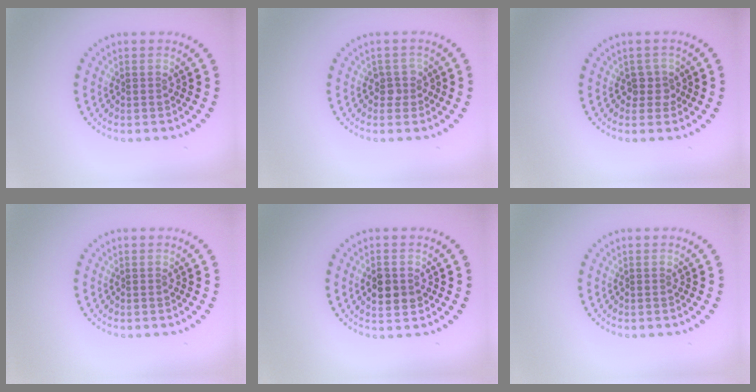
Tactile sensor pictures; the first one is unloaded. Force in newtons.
{"total": 1.5, "press": 1.2, "slide": 0.9}
{"total": 1.5, "press": 1.2, "slide": 0.9}
{"total": 0.0}
{"total": 2.9, "press": 2.9, "slide": 0.2}
{"total": 0.0}